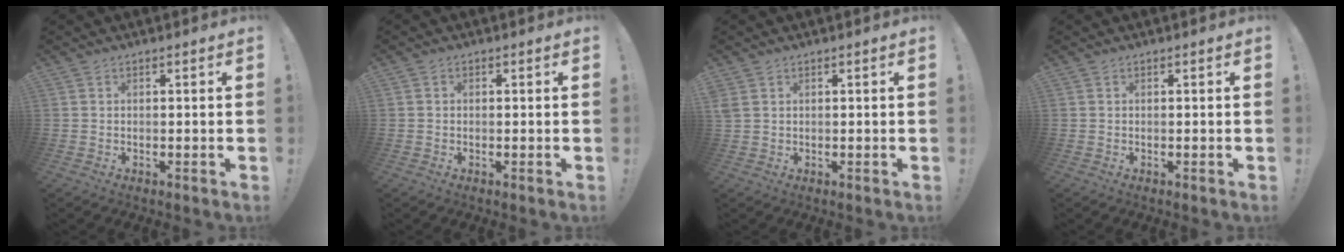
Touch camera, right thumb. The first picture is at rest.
{"total": 0.6, "force": [-0.3, 0.5, 0.2], "torque": [-0.005, 0.003, -0.005]}
{"total": 2.2, "force": [0.9, 1.4, 1.4], "torque": [-0.029, 0.004, 0.020]}
{"total": 0.0}